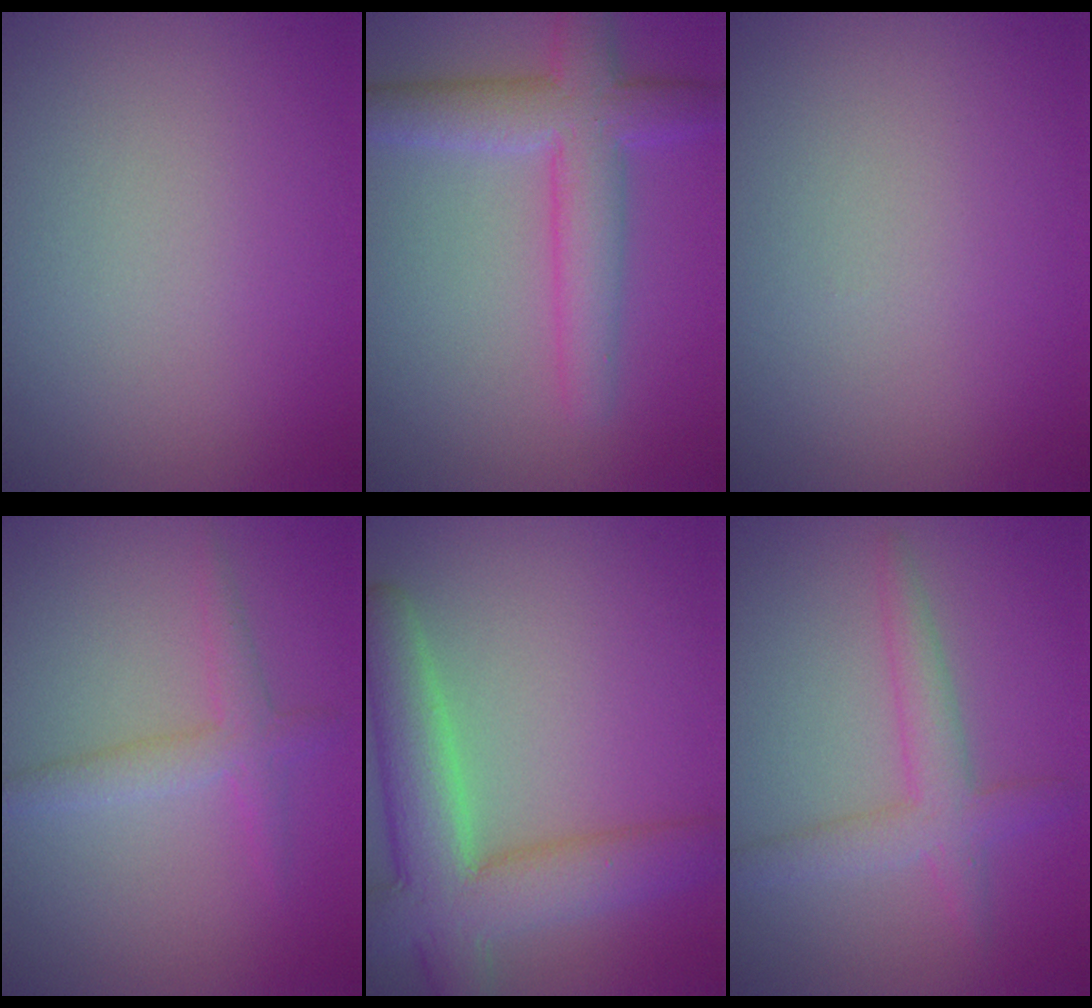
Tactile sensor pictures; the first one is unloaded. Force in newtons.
{"total": 5.6, "press": 5.6, "slide": 0.2}
{"total": 0.0}
{"total": 2.2, "press": 2.2, "slide": 0.1}
{"total": 7.5, "press": 7.5, "slide": 0.5}
{"total": 2.6, "press": 2.6, "slide": 0.2}